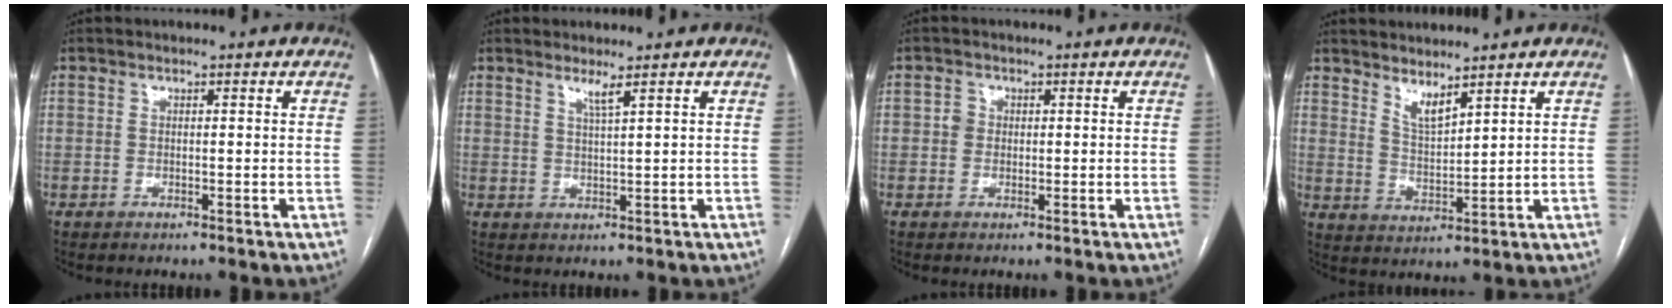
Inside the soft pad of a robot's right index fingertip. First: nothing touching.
{"total": 1.9, "force": [1.5, -0.5, 1.1], "torque": [-0.030, -0.011, 0.033]}
{"total": 1.6, "force": [0.3, 1.5, 0.5], "torque": [-0.011, 0.006, 0.007]}
{"total": 4.0, "force": [3.4, 0.5, 2.1], "torque": [-0.045, -0.017, 0.073]}